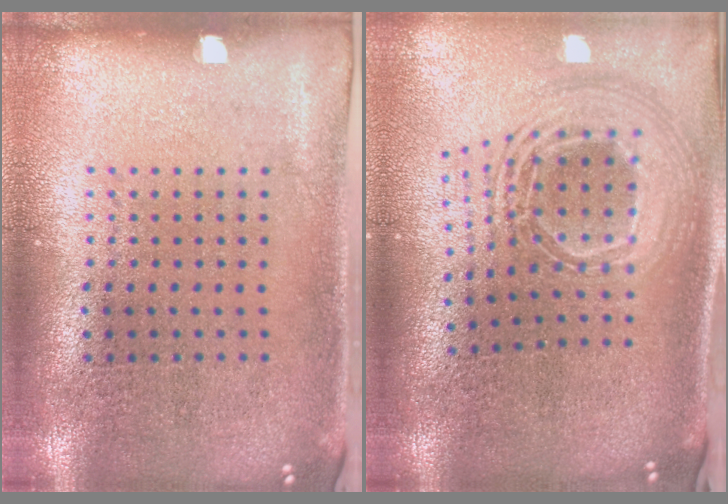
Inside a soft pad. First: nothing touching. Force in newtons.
{"total": 2.6, "press": 1.9, "slide": 1.8}